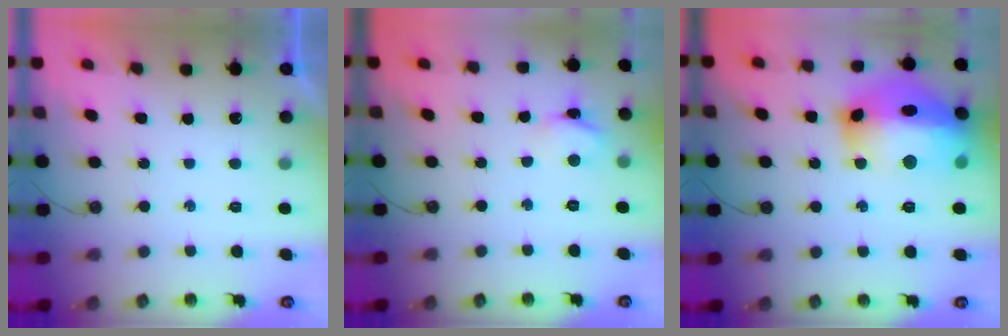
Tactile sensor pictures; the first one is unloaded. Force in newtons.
{"total": 4.2, "press": 4.2, "slide": 0.4}
{"total": 24.0, "press": 23.9, "slide": 2.5}